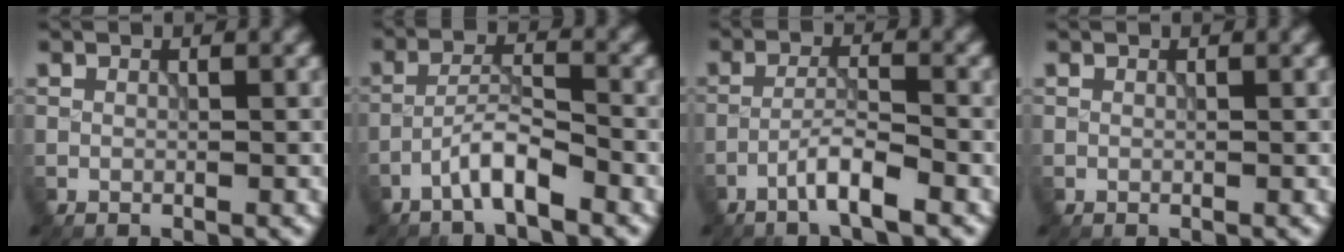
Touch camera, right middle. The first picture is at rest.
{"total": 3.4, "force": [-2.3, 0.5, 2.4], "torque": [-0.045, 0.014, -0.050]}
{"total": 3.2, "force": [-2.1, 0.2, 2.5], "torque": [-0.044, 0.010, -0.046]}
{"total": 0.0}